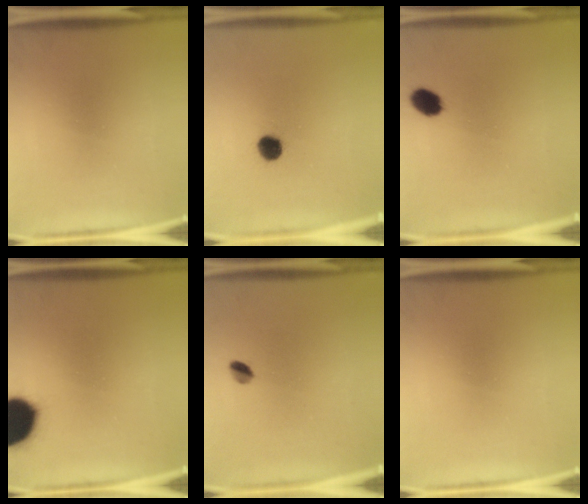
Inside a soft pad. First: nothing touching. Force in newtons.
{"total": 4.3}
{"total": 6.4}
{"total": 19.6}
{"total": 2.5}
{"total": 0.0}